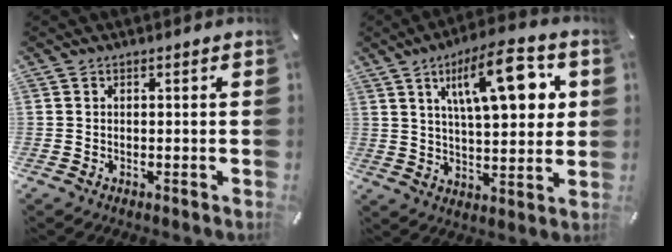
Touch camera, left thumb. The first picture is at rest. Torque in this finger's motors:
{"motor_torque": [2.60, 2.41, 2.08, -0.69, 0.24]}